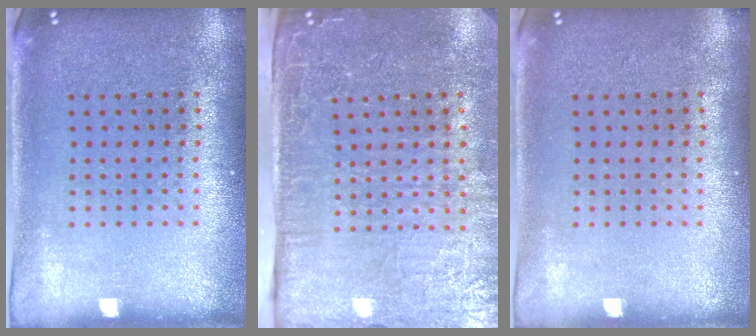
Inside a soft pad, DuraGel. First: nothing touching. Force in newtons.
{"total": 4.8, "press": 4.0, "slide": 2.6}
{"total": 0.0}